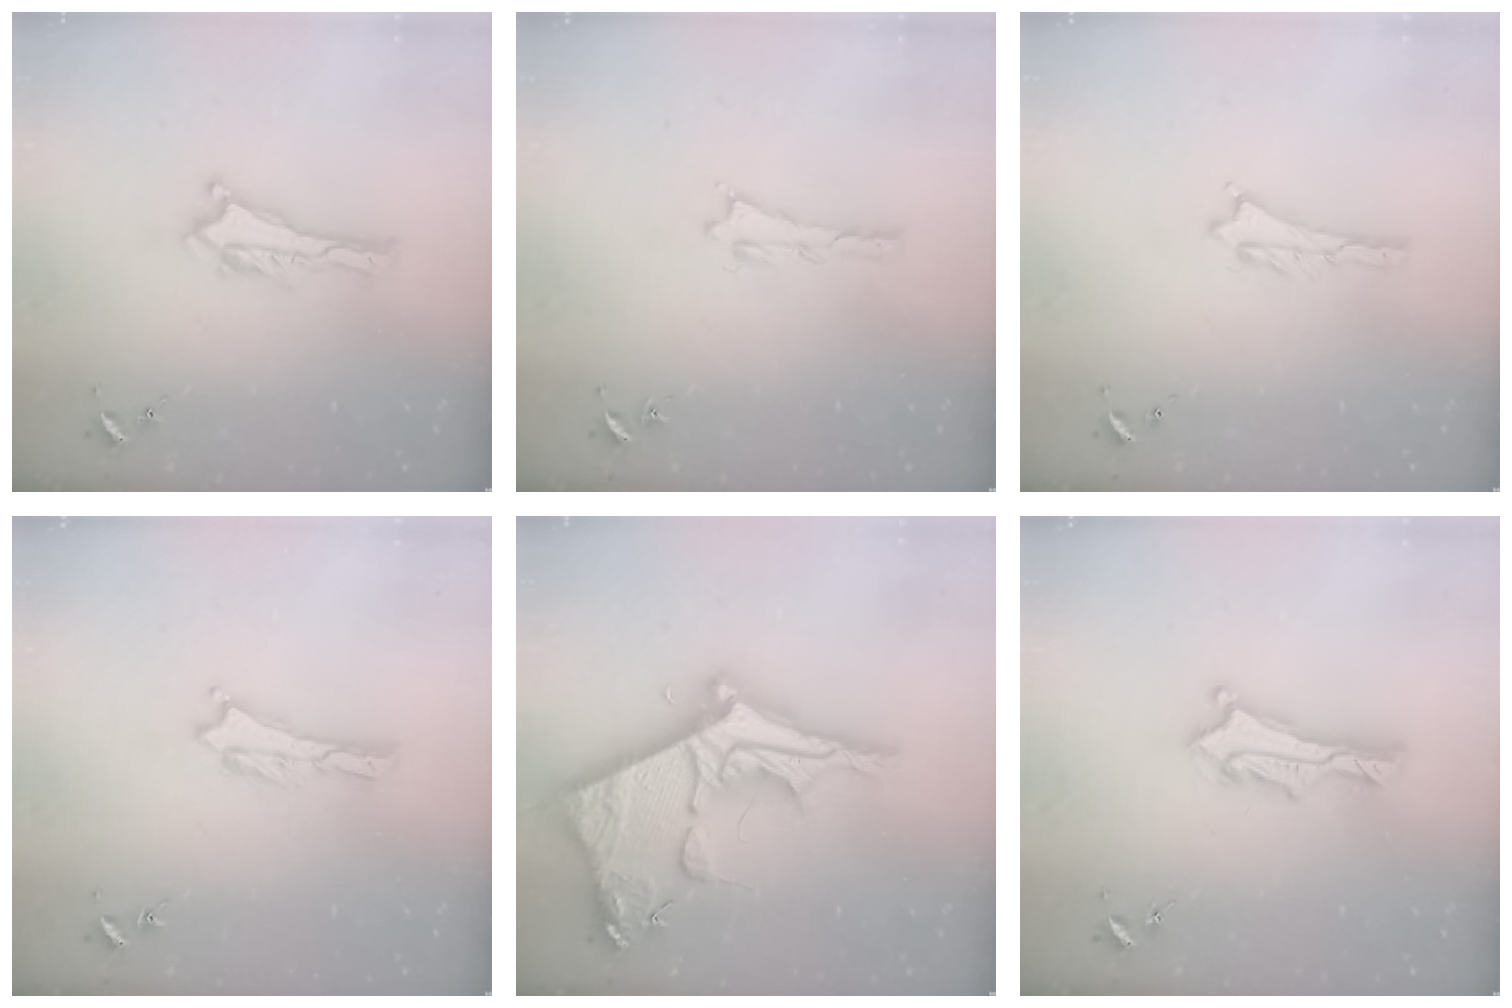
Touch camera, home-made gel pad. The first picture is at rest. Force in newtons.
{"total": 0.0}
{"total": 0.5, "press": 0.5, "slide": 0.2}
{"total": 0.0}
{"total": 13.4, "press": 13.4, "slide": 1.3}
{"total": 3.0, "press": 3.0, "slide": 0.2}